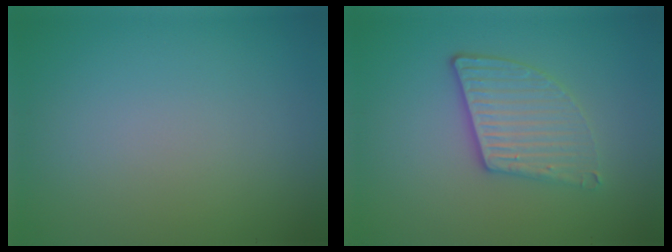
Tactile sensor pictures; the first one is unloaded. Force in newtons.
{"total": 3.7, "press": 3.2, "slide": 2.0}